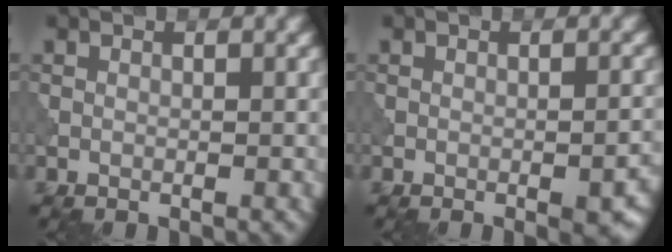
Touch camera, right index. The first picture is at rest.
{"total": 3.8, "force": [-1.9, 1.3, 3.0], "torque": [-0.037, -0.004, -0.018]}